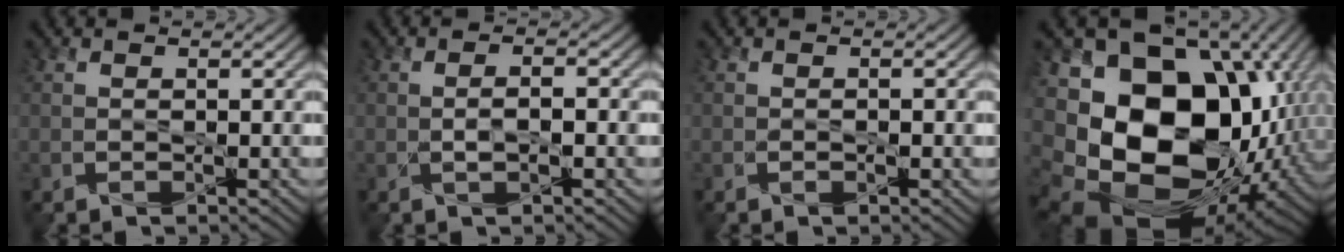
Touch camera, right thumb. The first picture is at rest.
{"total": 1.5, "force": [-0.6, 0.1, 1.4], "torque": [-0.012, 0.004, -0.011]}
{"total": 0.8, "force": [-0.3, 0.3, 0.6], "torque": [-0.009, -0.004, -0.005]}
{"total": 21.8, "force": [-1.7, 16.0, 14.7], "torque": [-0.332, -0.040, 0.015]}